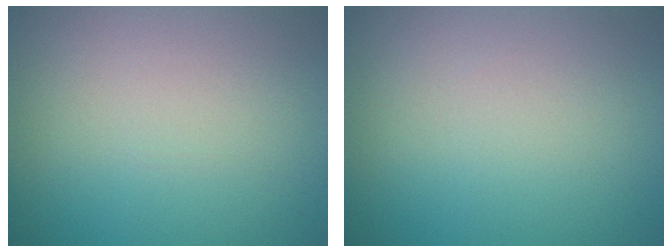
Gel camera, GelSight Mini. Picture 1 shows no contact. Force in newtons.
{"total": 0.0}